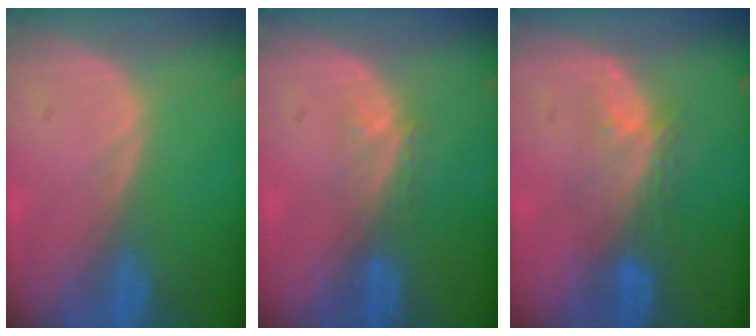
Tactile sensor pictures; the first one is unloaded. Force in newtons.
{"total": 2.9, "press": 2.4, "slide": 1.7}
{"total": 4.9, "press": 4.7, "slide": 1.6}